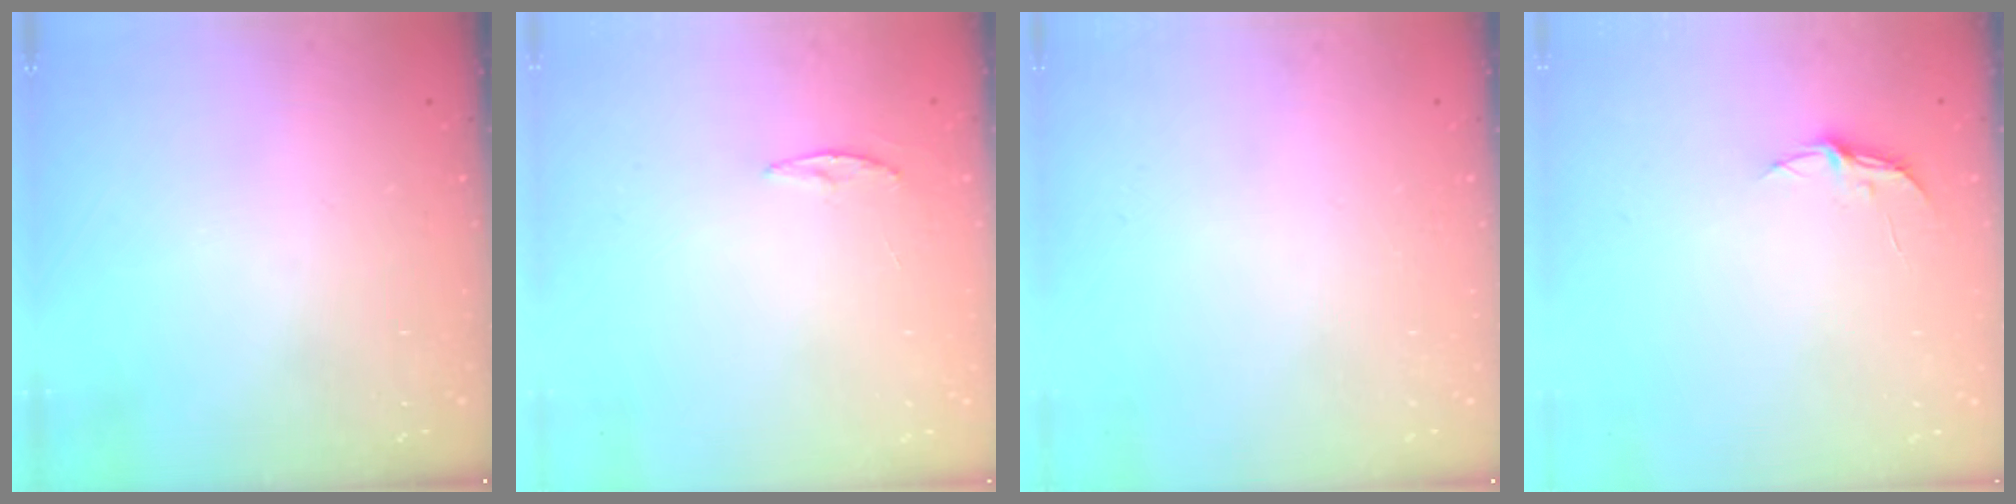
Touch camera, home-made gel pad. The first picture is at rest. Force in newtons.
{"total": 3.3, "press": 3.3, "slide": 0.4}
{"total": 0.0}
{"total": 3.8, "press": 3.8, "slide": 0.3}